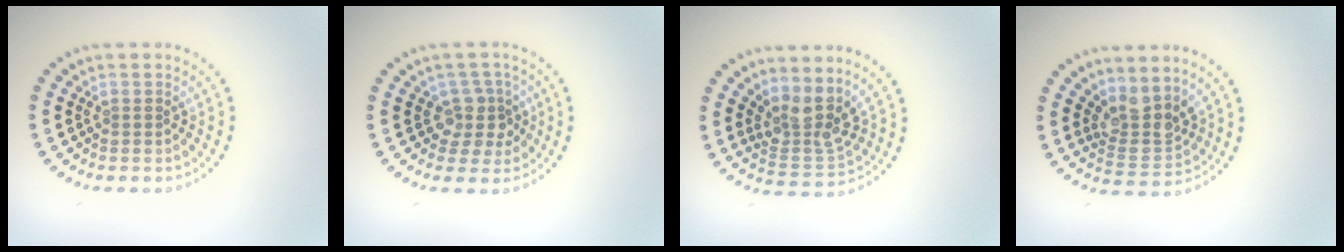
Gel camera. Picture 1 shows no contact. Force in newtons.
{"total": 2.8, "press": 2.2, "slide": 1.8}
{"total": 3.7, "press": 2.8, "slide": 2.3}
{"total": 3.4, "press": 2.5, "slide": 2.3}